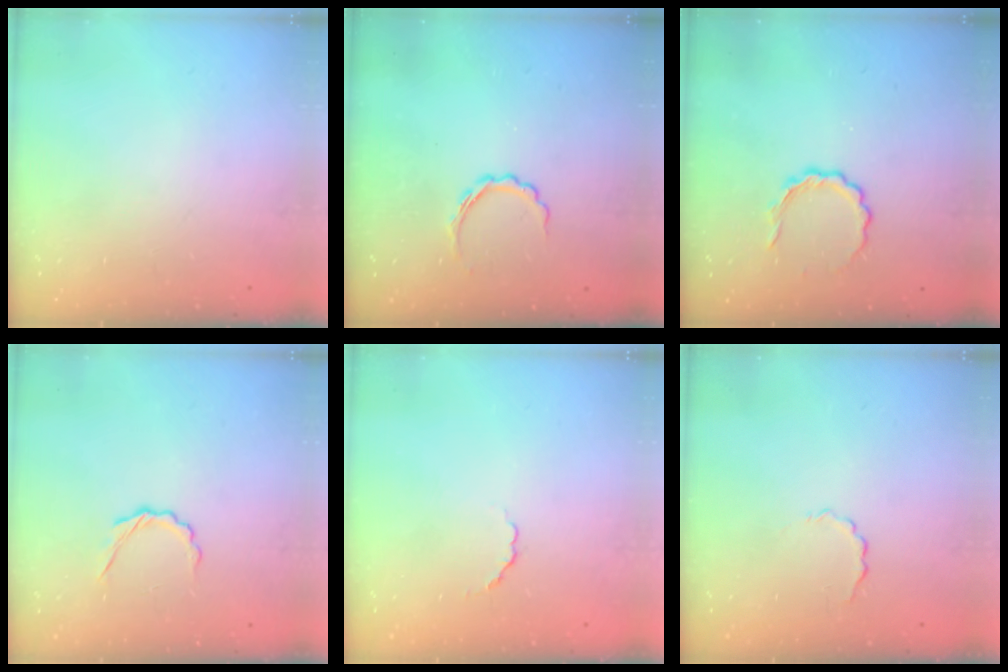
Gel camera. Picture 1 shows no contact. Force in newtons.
{"total": 5.0, "press": 4.9, "slide": 0.9}
{"total": 4.8, "press": 4.6, "slide": 1.2}
{"total": 3.5, "press": 3.3, "slide": 1.2}
{"total": 2.5, "press": 2.3, "slide": 0.9}
{"total": 2.0, "press": 1.9, "slide": 0.7}